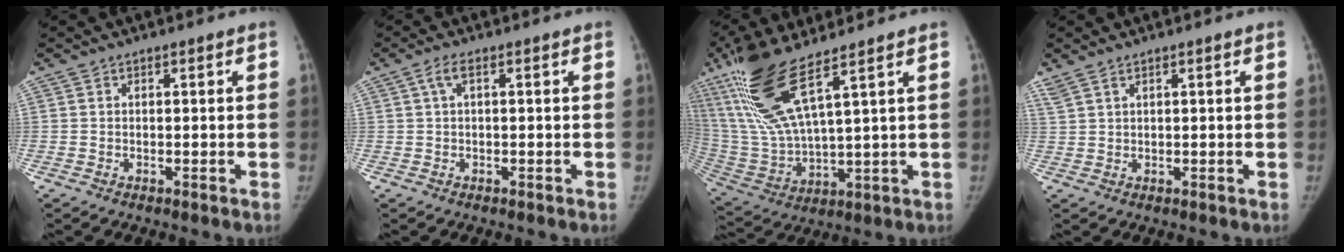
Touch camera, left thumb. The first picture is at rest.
{"total": 1.9, "force": [0.5, 0.6, 1.7], "torque": [-0.042, 0.010, 0.012]}
{"total": 17.8, "force": [9.8, 3.7, 14.4], "torque": [-0.318, -0.041, 0.205]}
{"total": 2.8, "force": [2.2, 0.8, 1.6], "torque": [-0.042, 0.010, 0.053]}